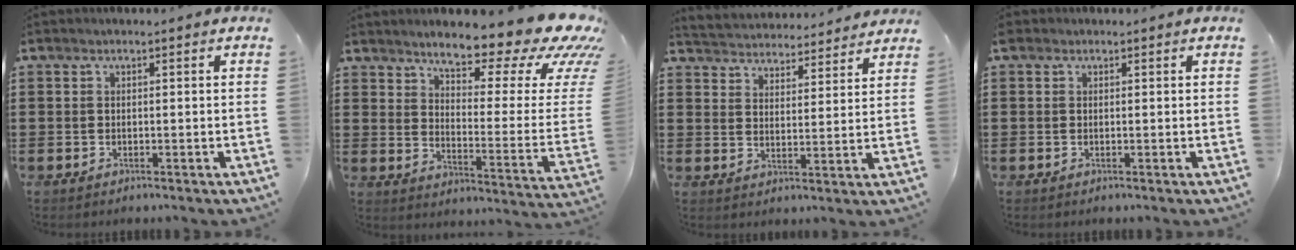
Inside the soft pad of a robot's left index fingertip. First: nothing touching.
{"total": 14.2, "force": [11.0, 2.9, 8.5], "torque": [-0.137, -0.083, 0.178]}
{"total": 3.9, "force": [3.9, 0.0, -0.6], "torque": [-0.011, -0.030, 0.065]}
{"total": 0.6, "force": [0.3, 0.5, 0.2], "torque": [-0.006, 0.005, 0.005]}